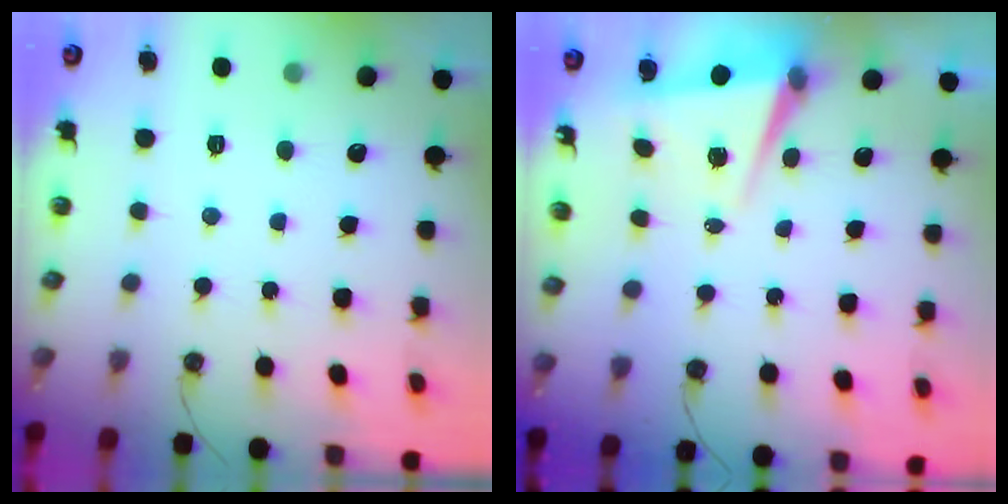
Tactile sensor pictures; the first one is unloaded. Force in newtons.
{"total": 6.4, "press": 6.1, "slide": 2.0}